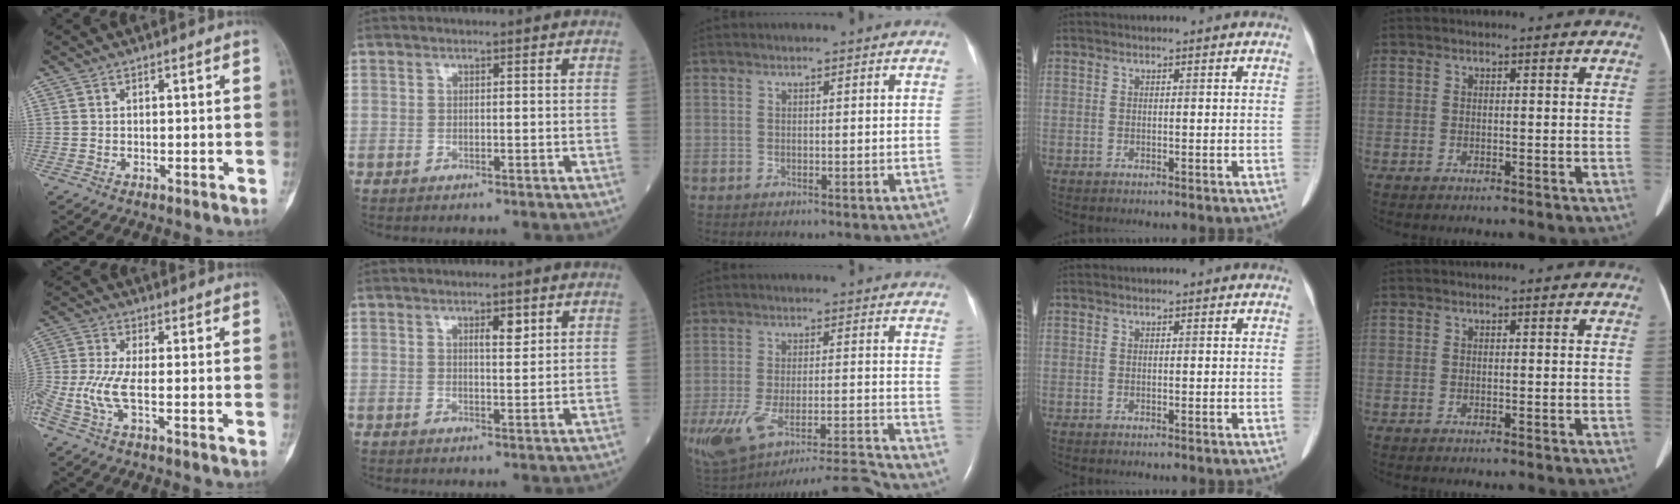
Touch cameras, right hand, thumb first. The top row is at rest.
{"thumb": {"total": 7.9, "force": [-3.0, 1.2, 7.2], "torque": [-0.191, 0.009, -0.072]}, "index": {"total": 2.6, "force": [1.4, 0.7, 2.1], "torque": [-0.035, -0.002, 0.021]}, "middle": {"total": 15.7, "force": [-13.2, 1.3, 8.5], "torque": [-0.164, 0.009, -0.216]}}